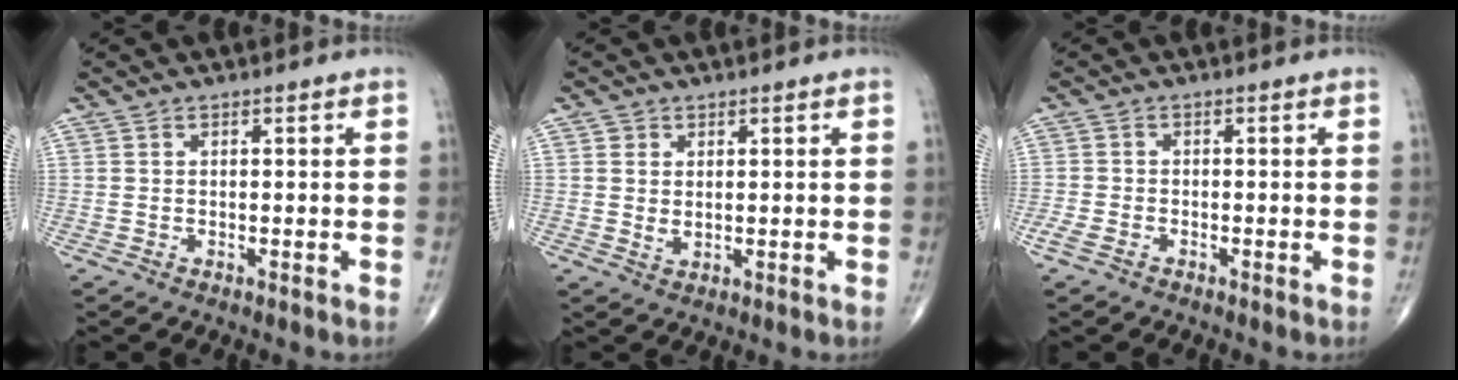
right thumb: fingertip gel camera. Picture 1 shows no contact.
{"total": 2.2, "force": [0.7, 1.8, 1.0], "torque": [-0.013, -0.007, 0.014]}
{"total": 2.7, "force": [-1.7, 1.5, 1.5], "torque": [-0.037, 0.000, -0.033]}